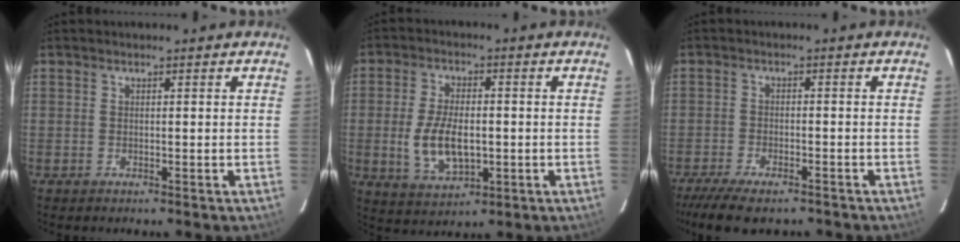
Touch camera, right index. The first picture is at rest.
{"total": 10.1, "force": [-1.5, 5.2, 8.5], "torque": [-0.174, -0.007, -0.018]}
{"total": 10.9, "force": [-8.8, 3.3, 5.6], "torque": [-0.132, -0.030, -0.147]}